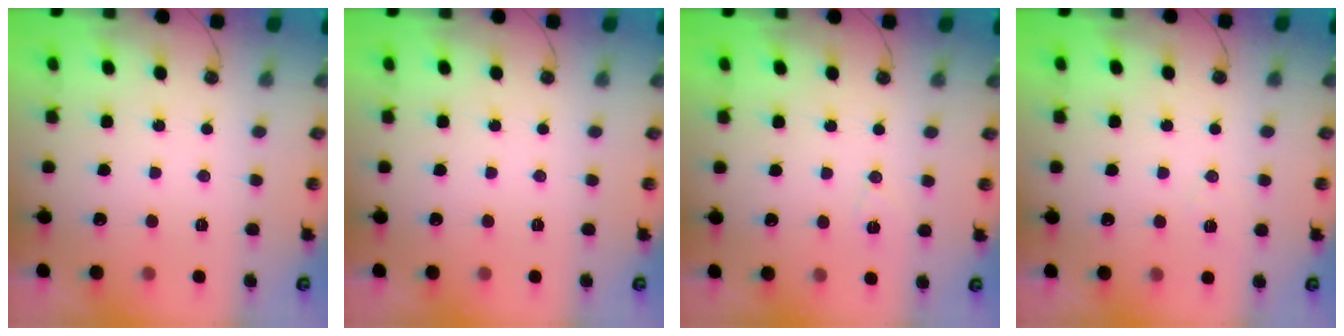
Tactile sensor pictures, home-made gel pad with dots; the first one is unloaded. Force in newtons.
{"total": 0.0}
{"total": 5.9, "press": 5.8, "slide": 1.0}
{"total": 5.8, "press": 5.1, "slide": 2.7}